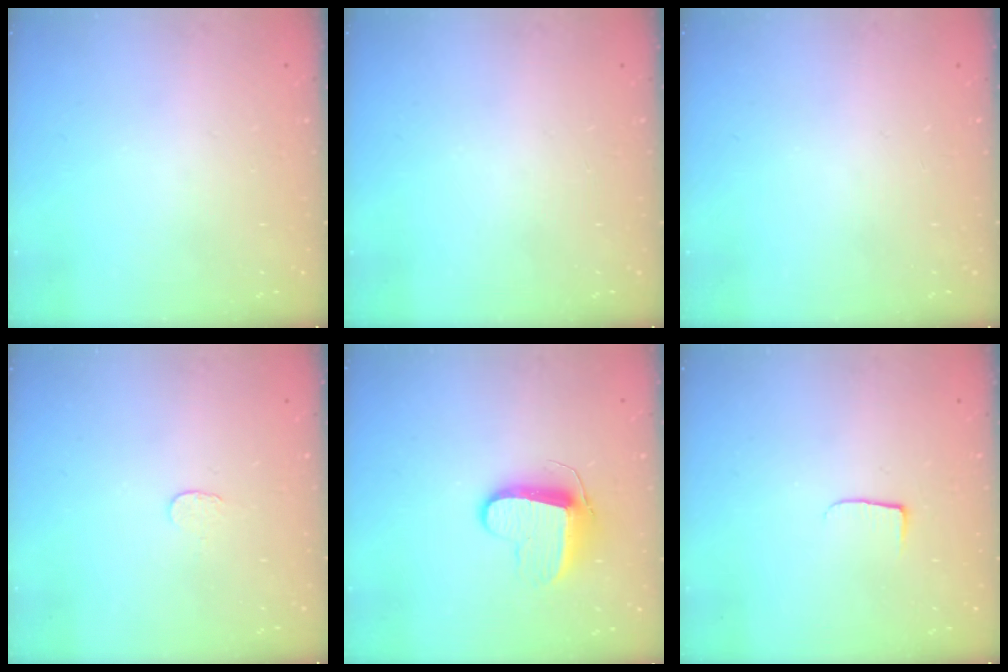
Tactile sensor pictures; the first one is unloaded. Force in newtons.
{"total": 0.0}
{"total": 0.0}
{"total": 3.2, "press": 3.1, "slide": 0.3}
{"total": 9.8, "press": 9.8, "slide": 0.4}
{"total": 5.0, "press": 4.9, "slide": 0.6}